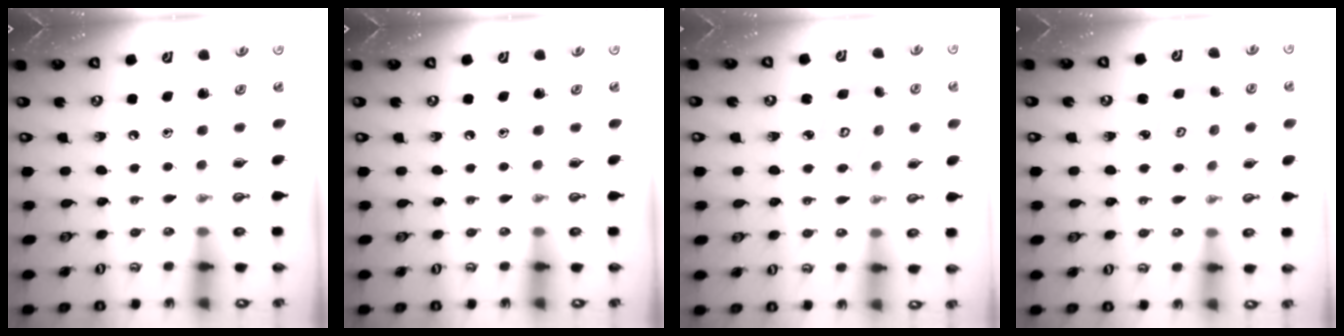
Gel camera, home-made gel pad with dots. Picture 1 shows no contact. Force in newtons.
{"total": 0.0}
{"total": 4.4, "press": 4.4, "slide": 0.3}
{"total": 2.8, "press": 2.8, "slide": 0.2}